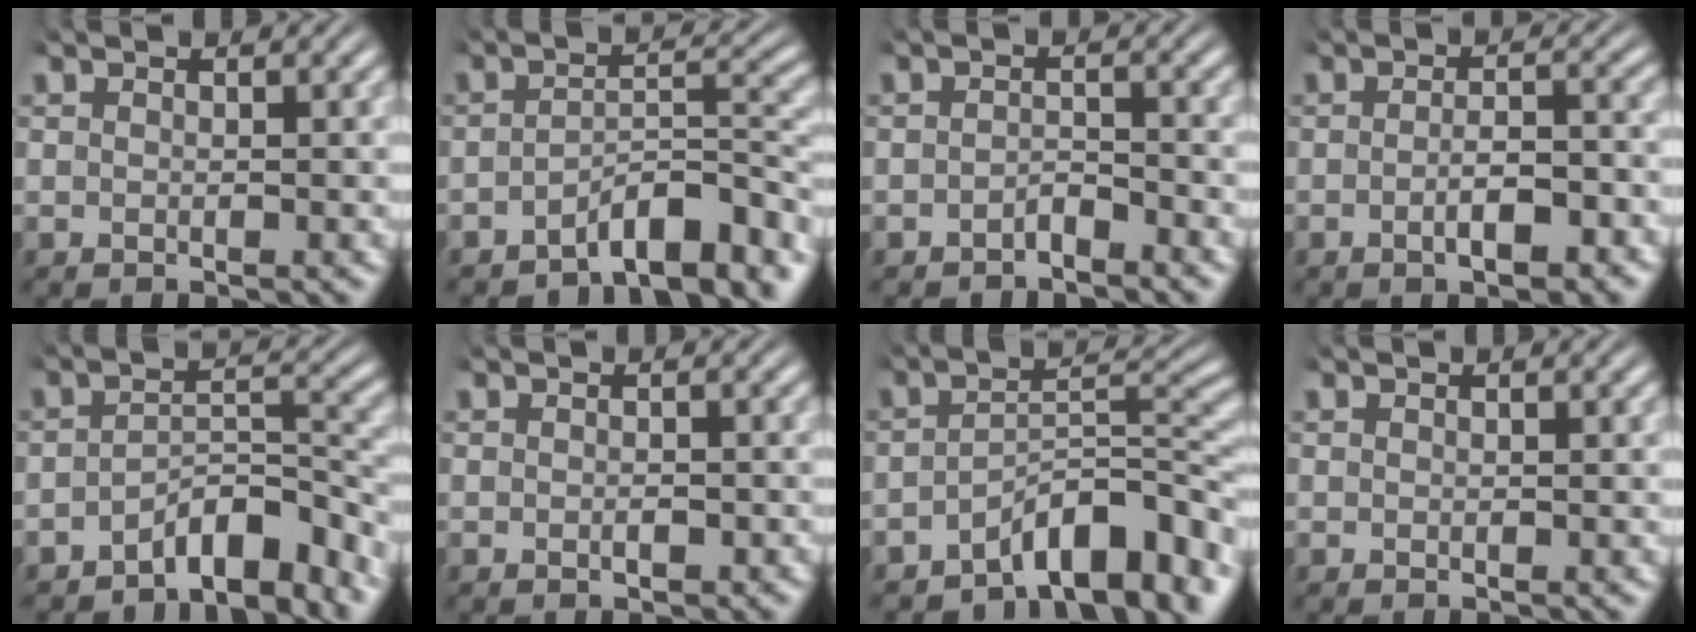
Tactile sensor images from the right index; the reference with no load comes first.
{"total": 6.0, "force": [-4.4, 1.2, 3.8], "torque": [-0.044, -0.009, -0.065]}
{"total": 1.7, "force": [-1.6, 0.3, 0.4], "torque": [-0.001, -0.005, -0.028]}
{"total": 3.3, "force": [-1.9, 0.9, 2.5], "torque": [-0.035, -0.006, -0.034]}
{"total": 5.3, "force": [-4.2, 1.2, 3.0], "torque": [-0.031, -0.005, -0.066]}
{"total": 0.9, "force": [-0.5, 0.4, 0.6], "torque": [-0.009, 0.001, -0.009]}
{"total": 7.0, "force": [-4.1, 2.2, 5.3], "torque": [-0.071, -0.014, -0.058]}
{"total": 0.0}